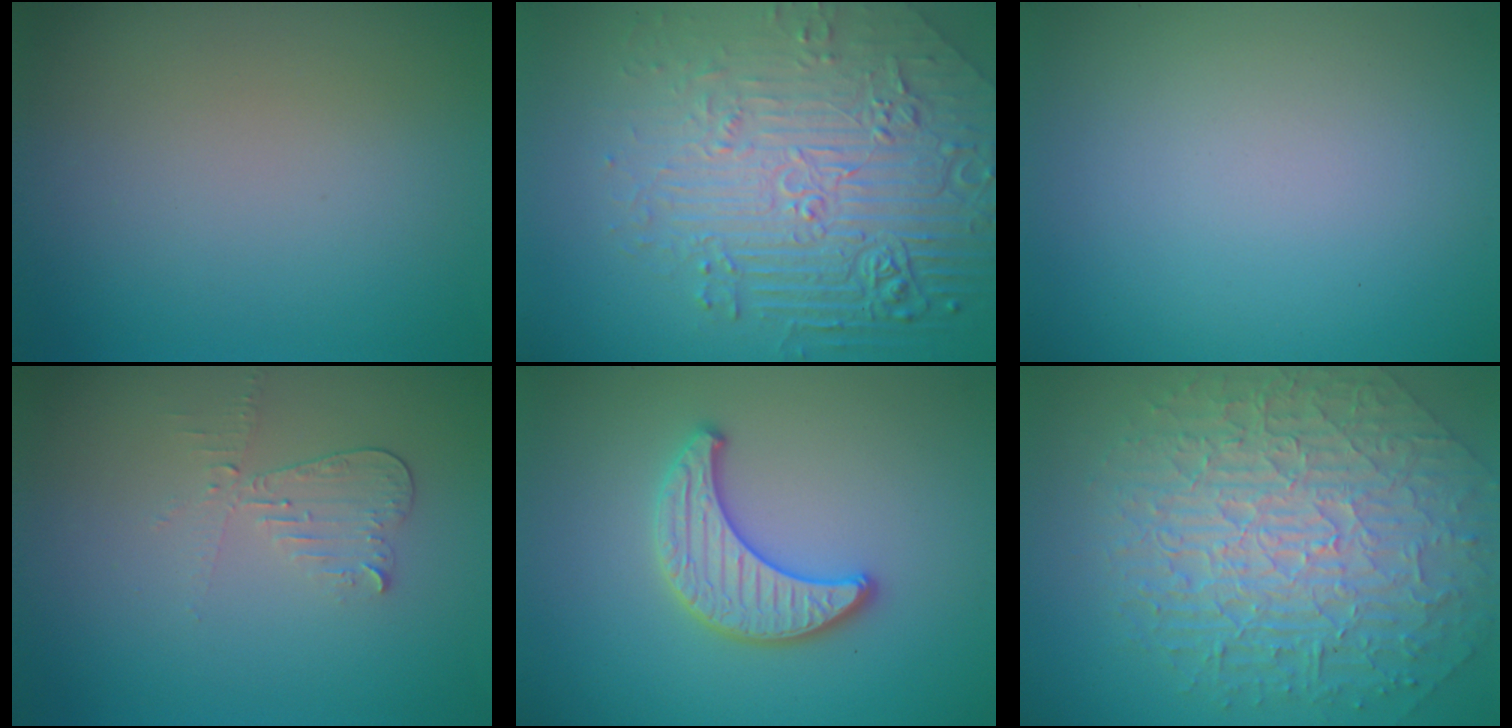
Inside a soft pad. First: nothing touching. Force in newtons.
{"total": 8.8, "press": 6.1, "slide": 6.4}
{"total": 0.0}
{"total": 2.1, "press": 2.0, "slide": 0.5}
{"total": 3.3, "press": 3.2, "slide": 0.4}
{"total": 9.9, "press": 6.6, "slide": 7.3}